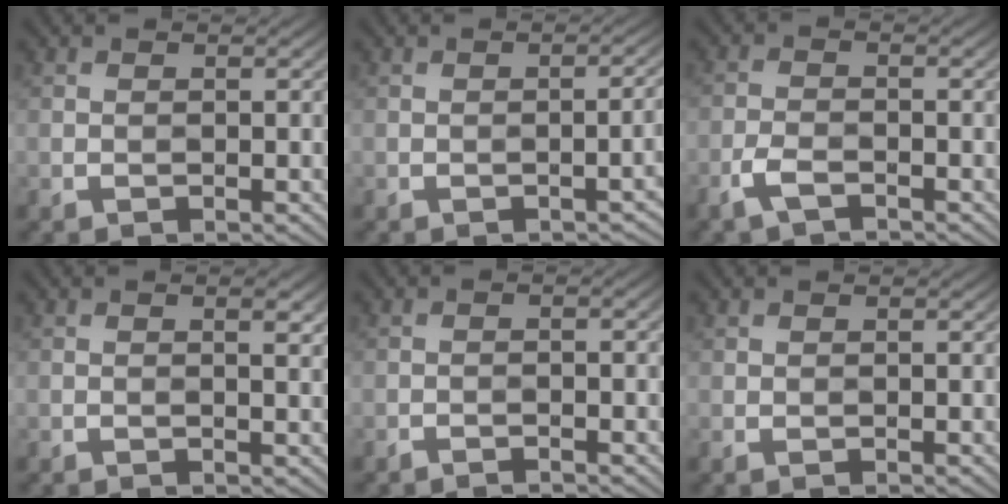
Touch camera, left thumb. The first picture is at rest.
{"total": 4.1, "force": [-1.9, 1.2, 3.4], "torque": [-0.026, 0.006, -0.018]}
{"total": 3.2, "force": [-1.6, 1.4, 2.4], "torque": [-0.051, -0.004, -0.038]}
{"total": 1.7, "force": [1.2, 0.3, 1.3], "torque": [-0.002, 0.008, 0.012]}
{"total": 1.4, "force": [-0.9, 0.1, 1.0], "torque": [-0.012, 0.008, -0.017]}
{"total": 0.6, "force": [-0.5, 0.3, 0.1], "torque": [-0.002, -0.001, -0.008]}